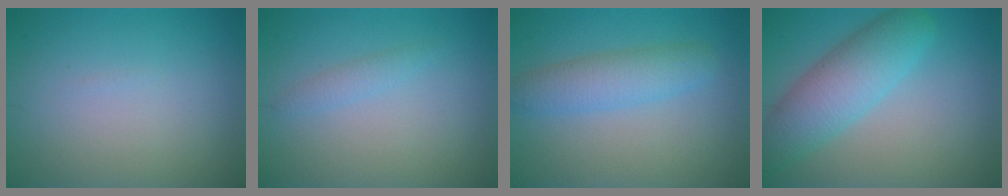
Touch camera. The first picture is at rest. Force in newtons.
{"total": 1.2, "press": 1.2, "slide": 0.0}
{"total": 3.6, "press": 3.6, "slide": 0.1}
{"total": 5.8, "press": 5.8, "slide": 0.2}